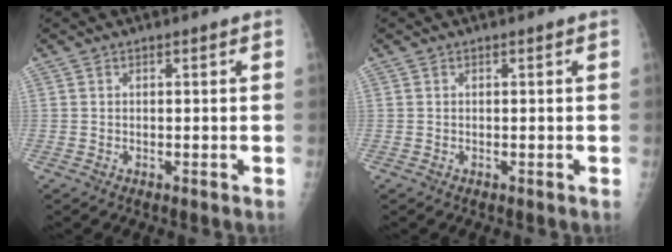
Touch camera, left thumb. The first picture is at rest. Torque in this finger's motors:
{"motor_torque": [-0.06, -0.06, -0.04, 0.03, 0.00]}